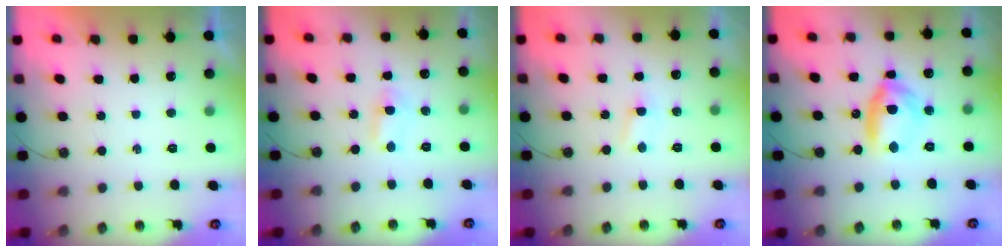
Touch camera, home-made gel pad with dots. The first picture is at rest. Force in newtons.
{"total": 1.2, "press": 1.0, "slide": 0.7}
{"total": 2.8, "press": 2.8, "slide": 0.4}
{"total": 11.1, "press": 11.1, "slide": 0.9}